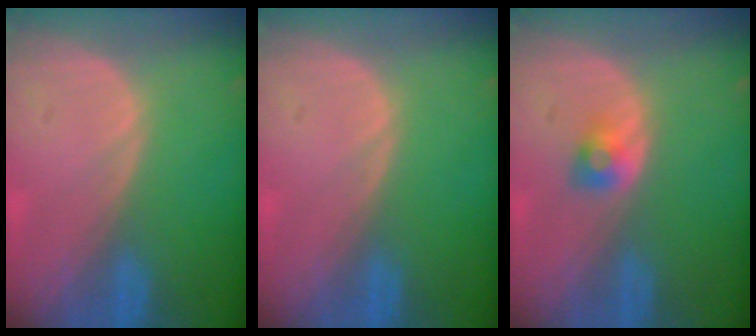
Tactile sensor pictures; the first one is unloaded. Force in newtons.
{"total": 0.0}
{"total": 2.3, "press": 2.2, "slide": 0.5}